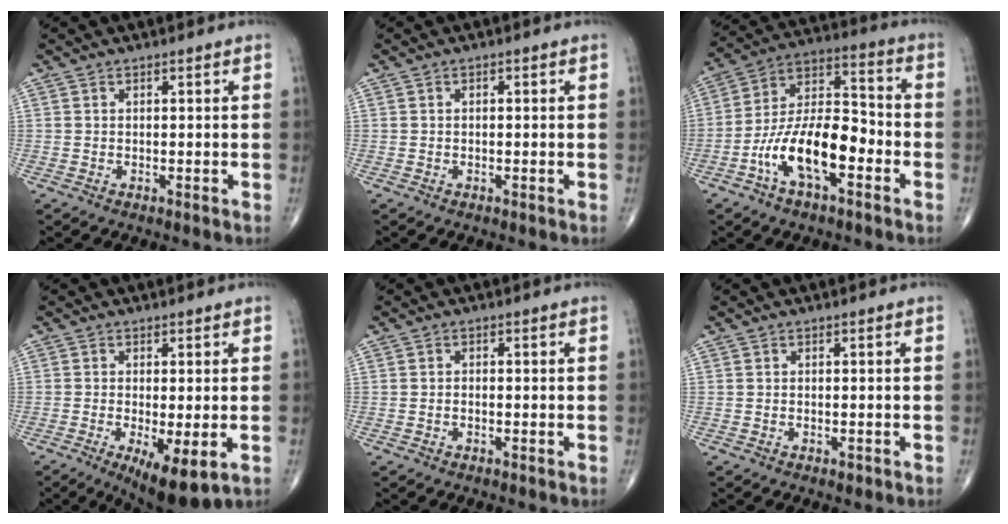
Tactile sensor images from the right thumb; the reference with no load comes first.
{"total": 0.6, "force": [0.1, 0.3, 0.5], "torque": [-0.009, 0.004, 0.002]}
{"total": 15.7, "force": [-6.0, 7.0, 12.7], "torque": [-0.220, 0.055, -0.111]}
{"total": 8.6, "force": [-2.8, 2.5, 7.8], "torque": [-0.125, -0.021, -0.040]}
{"total": 0.7, "force": [-0.4, 0.4, 0.5], "torque": [-0.009, 0.004, -0.007]}
{"total": 0.6, "force": [-0.4, 0.3, 0.4], "torque": [-0.005, -0.001, -0.006]}